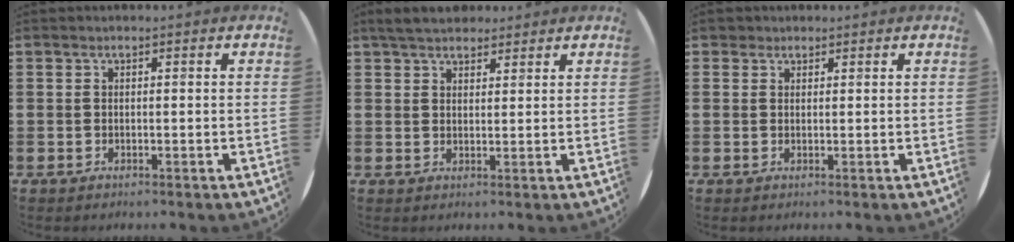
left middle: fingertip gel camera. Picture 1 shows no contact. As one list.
[{"total": 4.0, "force": [3.7, 1.2, 1.0], "torque": [-0.029, -0.003, 0.070]}, {"total": 1.2, "force": [1.0, 0.6, 0.1], "torque": [0.005, 0.001, 0.019]}]